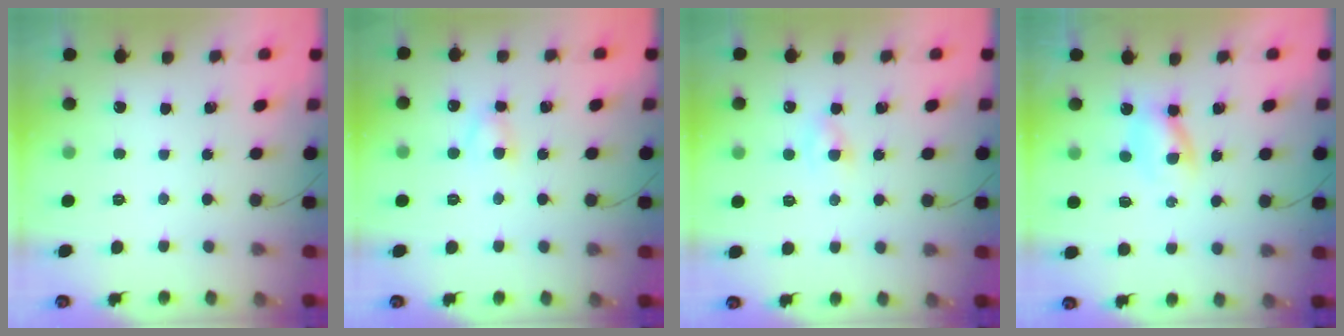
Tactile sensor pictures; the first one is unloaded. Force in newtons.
{"total": 3.7, "press": 3.5, "slide": 1.0}
{"total": 1.4, "press": 1.1, "slide": 0.8}
{"total": 2.5, "press": 2.2, "slide": 1.2}